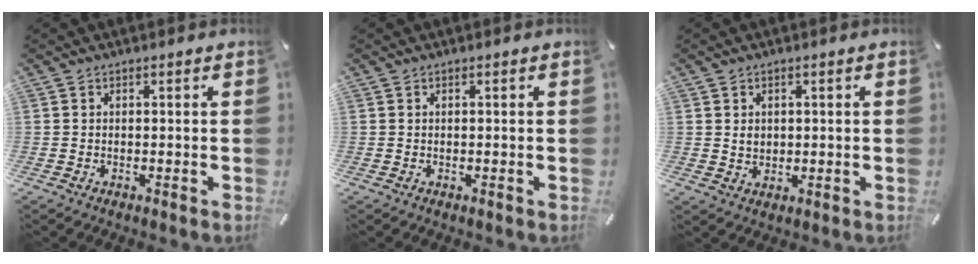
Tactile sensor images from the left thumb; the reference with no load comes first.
{"total": 0.0}
{"total": 2.2, "force": [0.7, 2.0, 0.8], "torque": [-0.012, -0.001, 0.011]}